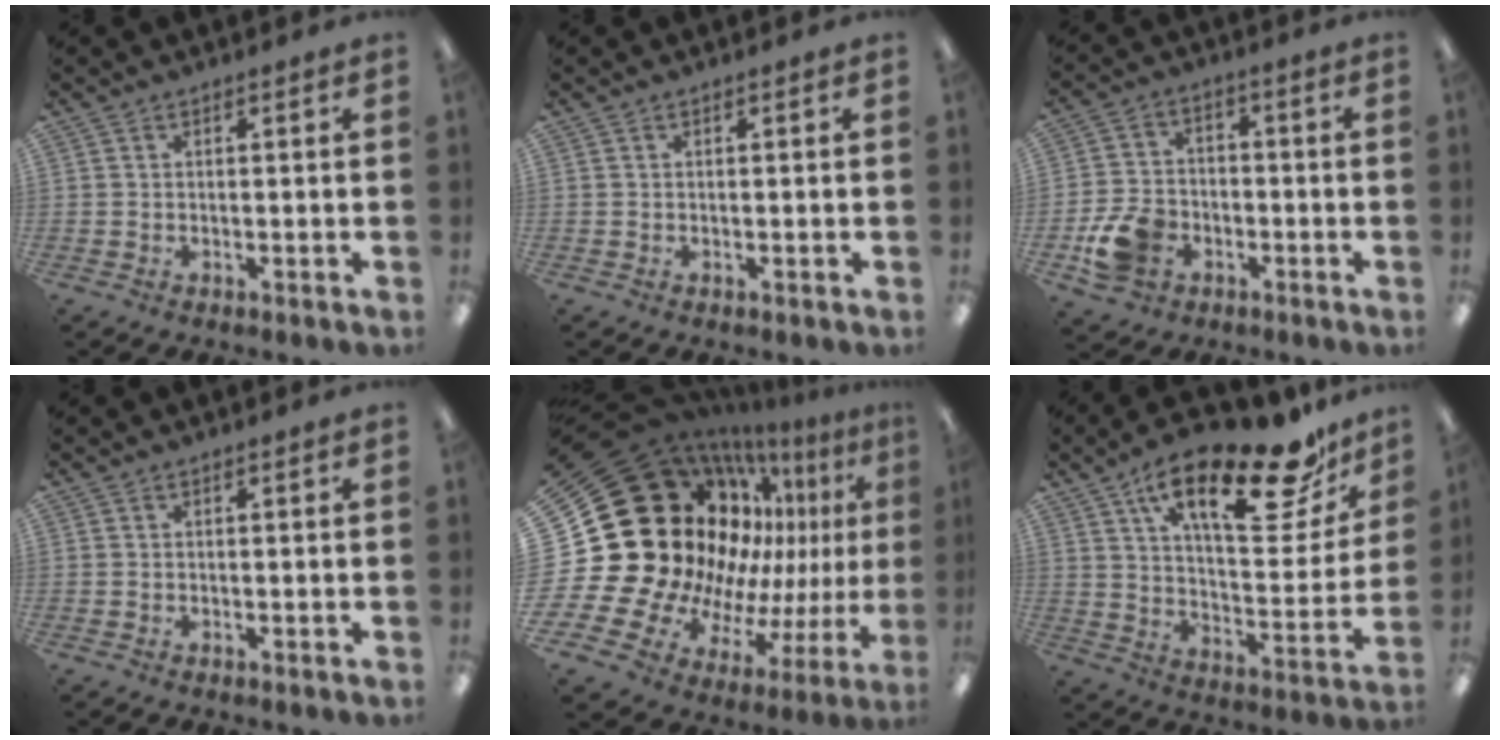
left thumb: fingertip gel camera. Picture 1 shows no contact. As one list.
[{"total": 0.0}, {"total": 10.0, "force": [-4.2, 7.6, 4.9], "torque": [-0.112, 0.027, -0.072]}, {"total": 0.0}, {"total": 35.9, "force": [10.0, 26.5, 22.0], "torque": [-0.357, -0.134, 0.279]}, {"total": 24.2, "force": [16.1, 8.1, 16.2], "torque": [-0.235, -0.098, 0.258]}]